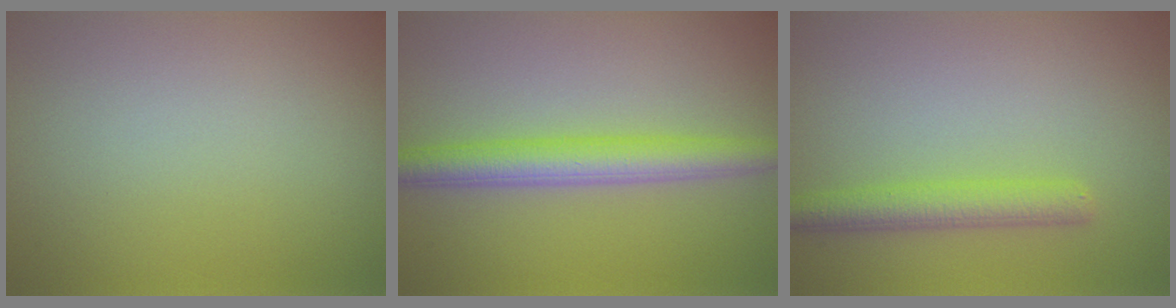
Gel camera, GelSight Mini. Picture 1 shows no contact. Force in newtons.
{"total": 4.1, "press": 4.1, "slide": 0.1}
{"total": 2.9, "press": 2.9, "slide": 0.2}